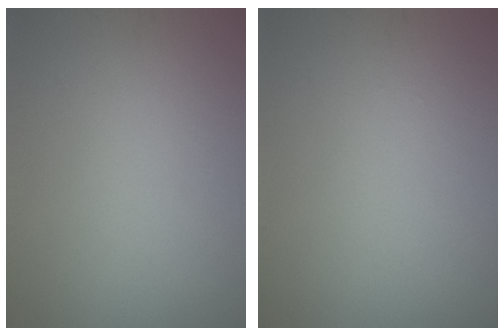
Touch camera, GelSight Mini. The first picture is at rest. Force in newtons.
{"total": 0.0}